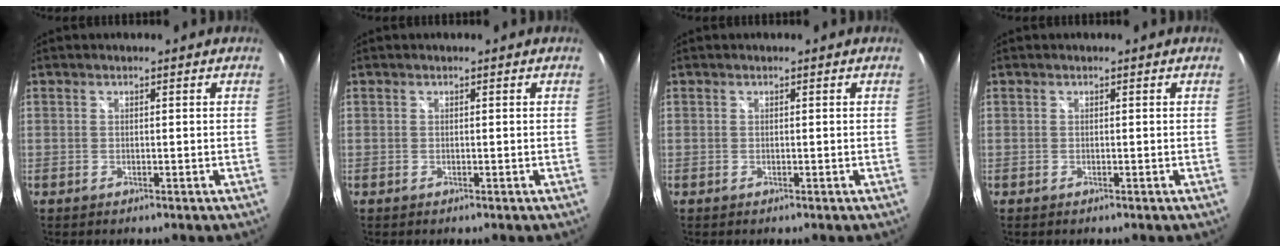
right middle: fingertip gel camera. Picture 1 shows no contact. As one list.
[{"total": 0.0}, {"total": 0.0}, {"total": 0.0}]